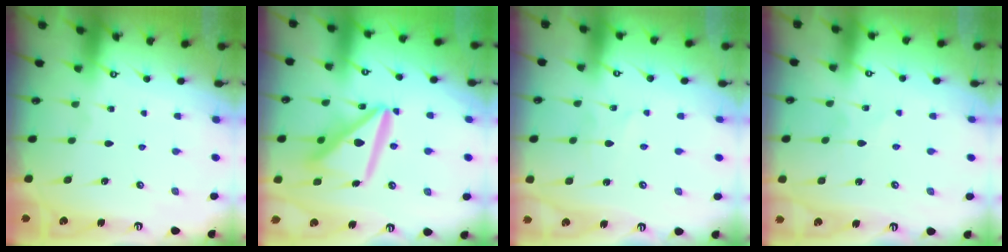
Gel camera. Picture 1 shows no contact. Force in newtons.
{"total": 14.9, "press": 14.8, "slide": 1.8}
{"total": 1.7, "press": 1.6, "slide": 0.2}
{"total": 2.4, "press": 2.4, "slide": 0.3}